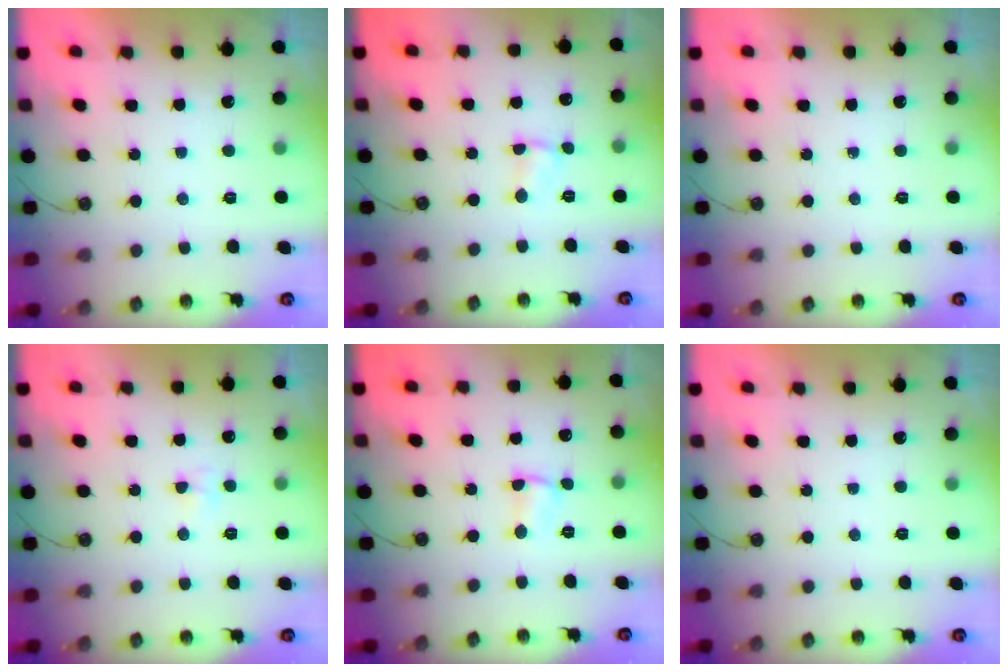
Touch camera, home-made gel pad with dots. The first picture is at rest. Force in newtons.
{"total": 1.7, "press": 1.7, "slide": 0.2}
{"total": 0.0}
{"total": 2.9, "press": 2.8, "slide": 0.5}
{"total": 4.0, "press": 2.2, "slide": 3.3}
{"total": 0.0}